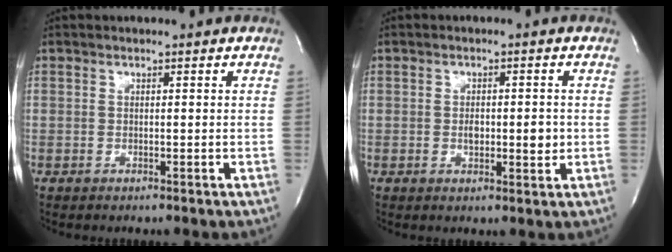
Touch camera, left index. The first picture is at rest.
{"total": 4.1, "force": [-0.6, 1.7, 3.7], "torque": [-0.057, -0.006, -0.007]}